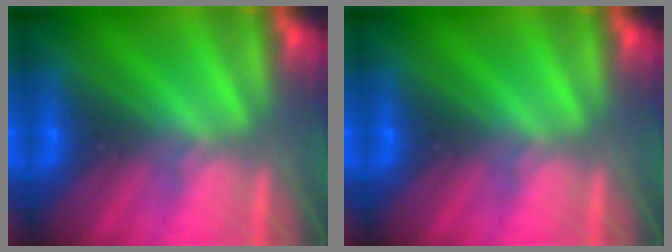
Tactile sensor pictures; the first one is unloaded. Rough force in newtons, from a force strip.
{"total": 0.0}